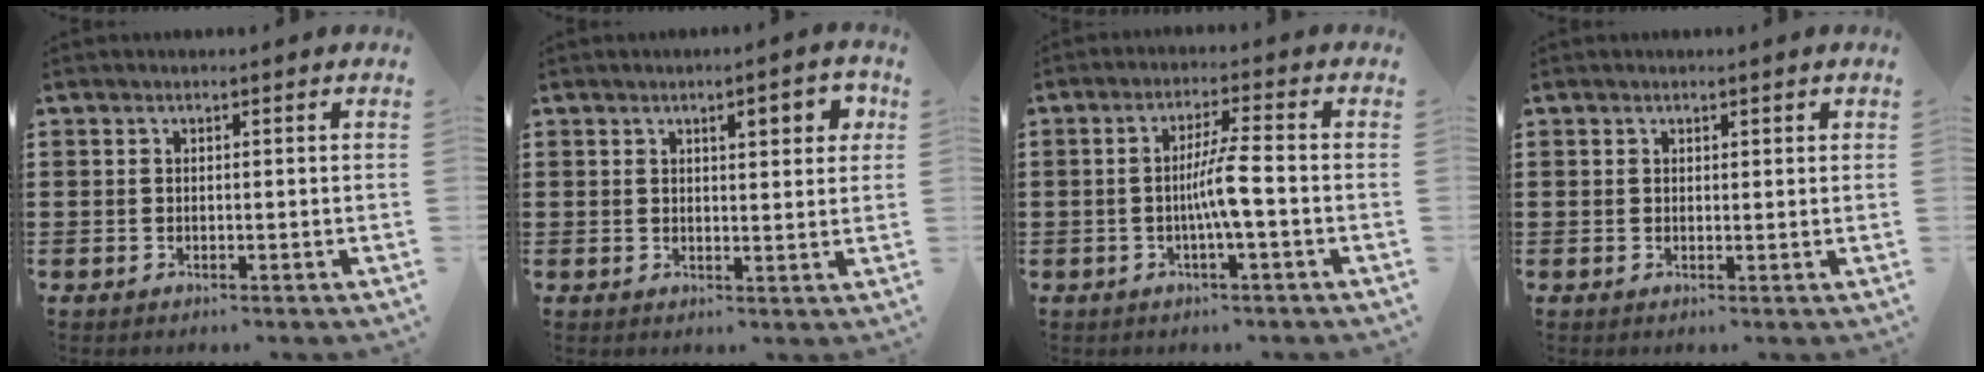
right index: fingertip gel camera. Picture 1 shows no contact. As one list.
[{"total": 3.9, "force": [1.6, 1.2, 3.3], "torque": [-0.044, -0.003, 0.020]}, {"total": 5.1, "force": [-1.1, -0.2, 5.0], "torque": [-0.089, -0.005, -0.024]}, {"total": 0.6, "force": [0.4, 0.4, 0.2], "torque": [0.003, 0.000, 0.007]}]